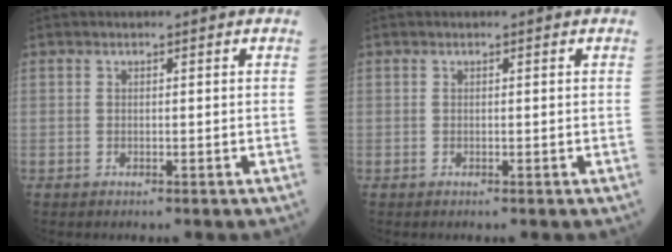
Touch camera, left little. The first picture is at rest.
{"total": 0.0}